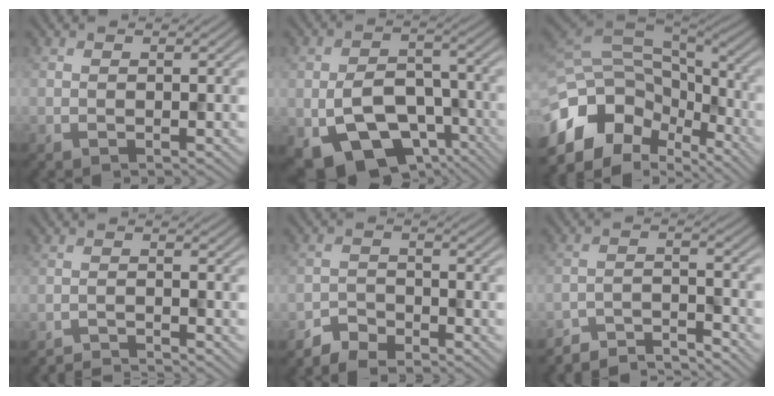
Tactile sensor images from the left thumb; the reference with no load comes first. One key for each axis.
{"total": 12.2, "fx": -5.4, "fy": 7.4, "fz": 8.0, "tx": -0.162, "ty": -0.022, "tz": -0.088}
{"total": 13.9, "fx": -6.4, "fy": 8.8, "fz": 8.7, "tx": -0.242, "ty": -0.028, "tz": -0.095}
{"total": 2.3, "fx": -2.2, "fy": 0.0, "fz": 0.4, "tx": -0.001, "ty": 0.002, "tz": -0.046}
{"total": 3.2, "fx": -2.8, "fy": 1.3, "fz": 0.9, "tx": -0.015, "ty": 0.001, "tz": -0.063}
{"total": 5.7, "fx": -5.5, "fy": 0.6, "fz": 1.2, "tx": -0.026, "ty": 0.000, "tz": -0.101}